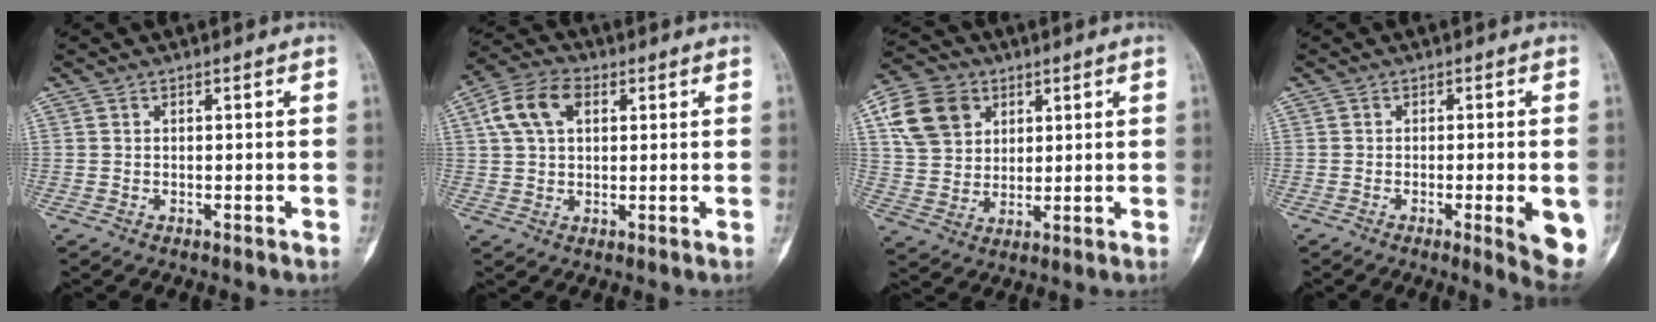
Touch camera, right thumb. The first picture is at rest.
{"total": 9.0, "force": [2.9, 5.7, 6.3], "torque": [-0.120, 0.016, 0.048]}
{"total": 11.9, "force": [4.5, 9.4, 5.7], "torque": [-0.089, -0.003, 0.085]}
{"total": 8.1, "force": [-2.3, 1.4, 7.7], "torque": [-0.088, -0.013, -0.028]}